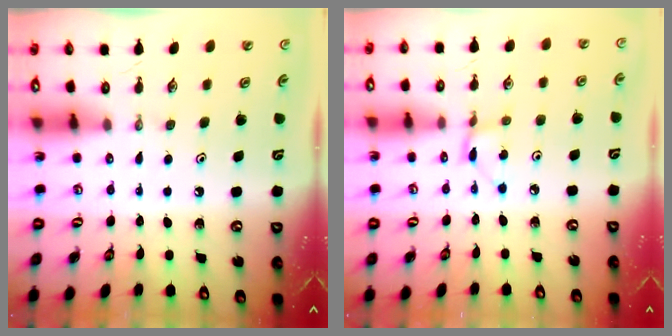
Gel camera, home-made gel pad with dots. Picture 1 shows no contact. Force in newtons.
{"total": 2.1, "press": 2.0, "slide": 0.2}